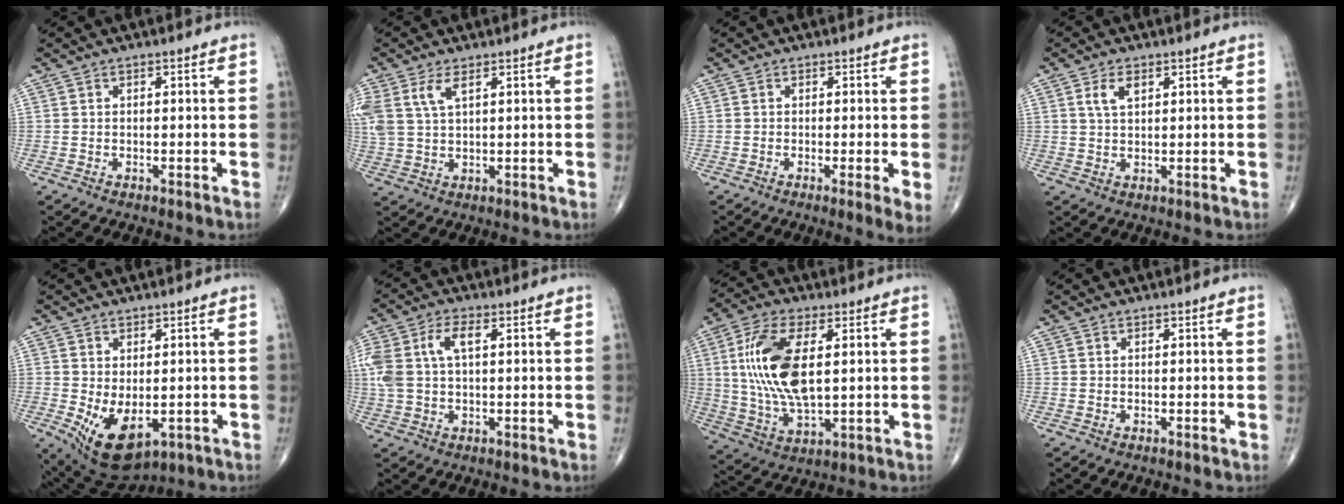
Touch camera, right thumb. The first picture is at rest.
{"total": 6.9, "force": [3.1, 3.2, 5.3], "torque": [-0.133, 0.004, 0.069]}
{"total": 3.1, "force": [-0.6, 0.2, 3.1], "torque": [-0.054, -0.012, -0.013]}
{"total": 3.5, "force": [1.5, 1.8, 2.6], "torque": [-0.049, -0.001, 0.031]}
{"total": 9.9, "force": [-2.3, 5.5, 7.9], "torque": [-0.122, -0.009, -0.015]}
{"total": 9.6, "force": [2.2, 5.1, 7.8], "torque": [-0.196, 0.023, 0.047]}
{"total": 15.5, "force": [2.6, 7.0, 13.6], "torque": [-0.276, -0.008, 0.054]}
{"total": 0.0}